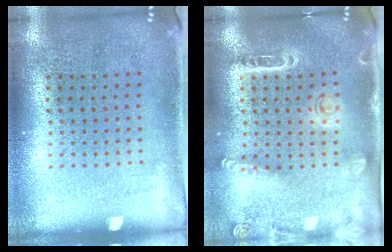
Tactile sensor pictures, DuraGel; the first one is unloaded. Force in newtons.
{"total": 1.6, "press": 1.5, "slide": 0.5}